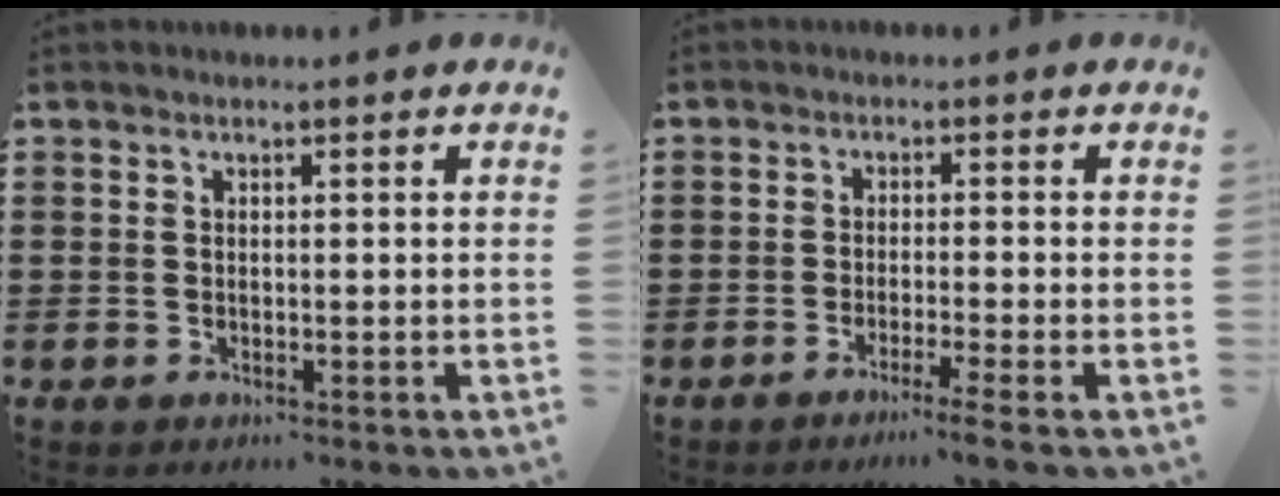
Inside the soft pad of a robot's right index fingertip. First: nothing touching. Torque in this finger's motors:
{"motor_torque": [0.52, 1.06, 0.01, 0.02]}